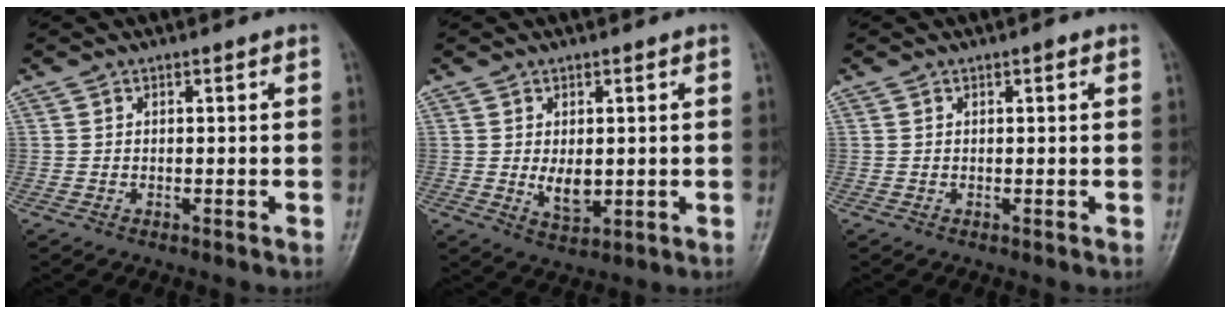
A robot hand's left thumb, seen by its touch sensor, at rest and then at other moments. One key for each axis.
{"total": 5.0, "fx": 0.1, "fy": 3.2, "fz": 3.9, "tx": -0.047, "ty": -0.011, "tz": 0.009}
{"total": 1.1, "fx": 0.5, "fy": 0.6, "fz": 0.8, "tx": -0.007, "ty": 0.001, "tz": 0.004}